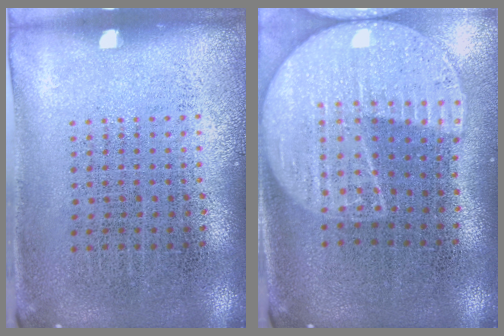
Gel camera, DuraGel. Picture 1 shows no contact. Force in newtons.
{"total": 2.2, "press": 1.9, "slide": 1.1}